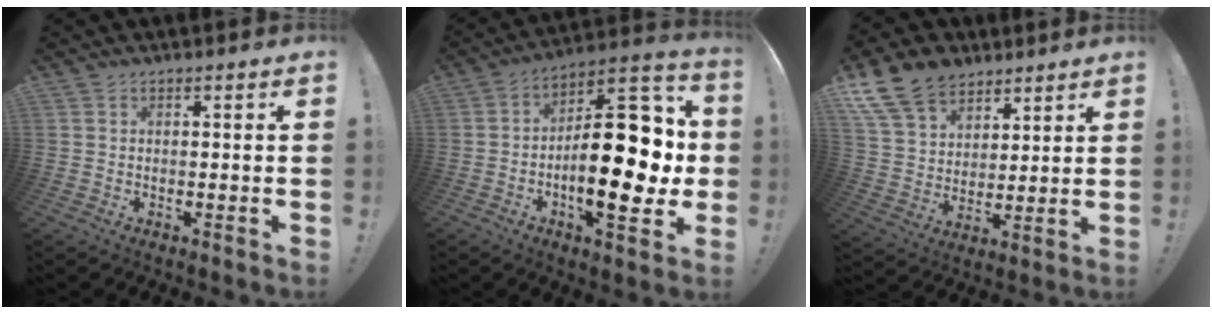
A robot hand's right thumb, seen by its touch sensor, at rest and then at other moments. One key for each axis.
{"total": 25.1, "fx": -3.1, "fy": 11.0, "fz": 22.3, "tx": -0.334, "ty": 0.016, "tz": -0.038}
{"total": 14.7, "fx": 9.9, "fy": 9.4, "fz": 5.4, "tx": -0.098, "ty": -0.064, "tz": 0.192}